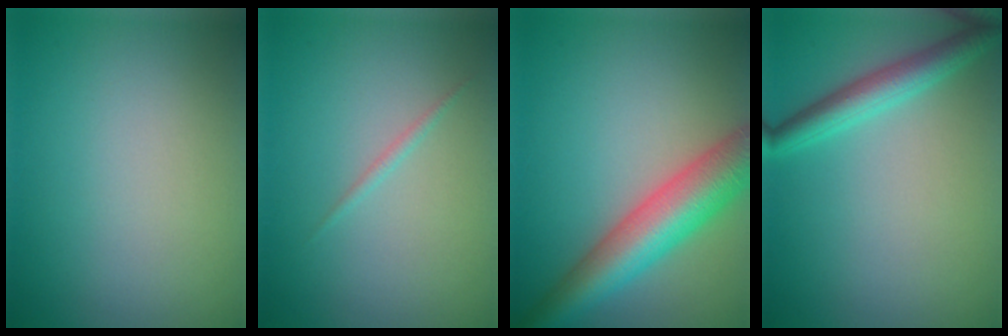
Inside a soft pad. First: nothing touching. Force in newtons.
{"total": 0.6, "press": 0.6, "slide": 0.1}
{"total": 7.8, "press": 7.8, "slide": 0.3}
{"total": 3.4, "press": 3.4, "slide": 0.1}